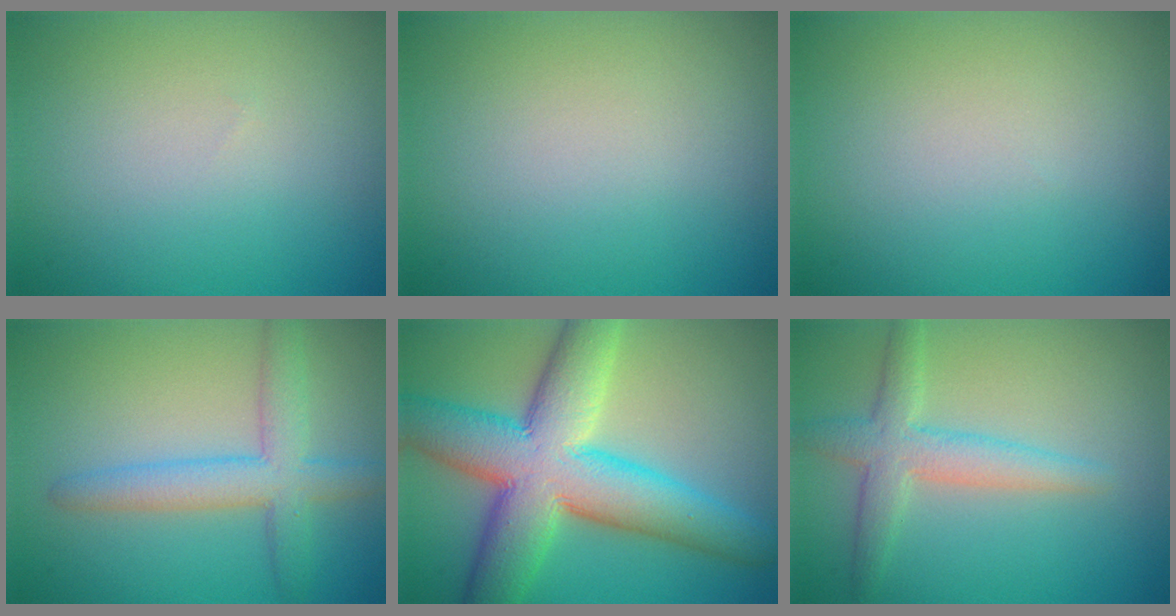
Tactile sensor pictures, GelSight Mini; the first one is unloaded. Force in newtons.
{"total": 0.0}
{"total": 0.0}
{"total": 4.5, "press": 4.5, "slide": 0.2}
{"total": 12.1, "press": 12.1, "slide": 0.8}
{"total": 3.7, "press": 3.7, "slide": 0.1}